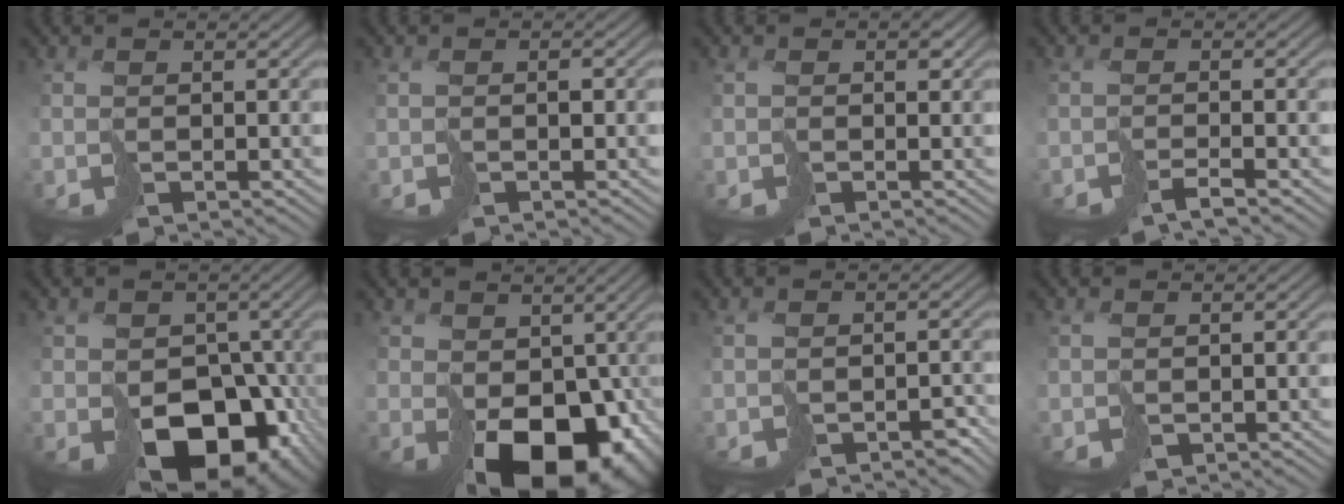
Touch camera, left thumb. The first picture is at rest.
{"total": 0.9, "force": [-0.1, 0.5, 0.8], "torque": [-0.010, 0.002, -0.002]}
{"total": 1.4, "force": [0.4, 0.9, 0.9], "torque": [-0.015, 0.000, 0.005]}
{"total": 1.9, "force": [-1.5, -0.1, 1.2], "torque": [-0.021, 0.002, -0.036]}
{"total": 14.1, "force": [-4.4, 9.8, 9.1], "torque": [-0.130, -0.032, -0.067]}
{"total": 16.5, "force": [-2.9, 11.1, 11.8], "torque": [-0.187, -0.056, -0.015]}
{"total": 2.5, "force": [-1.7, 1.3, 1.3], "torque": [-0.016, -0.006, -0.025]}
{"total": 0.7, "force": [-0.1, 0.6, 0.4], "torque": [-0.010, -0.002, 0.000]}